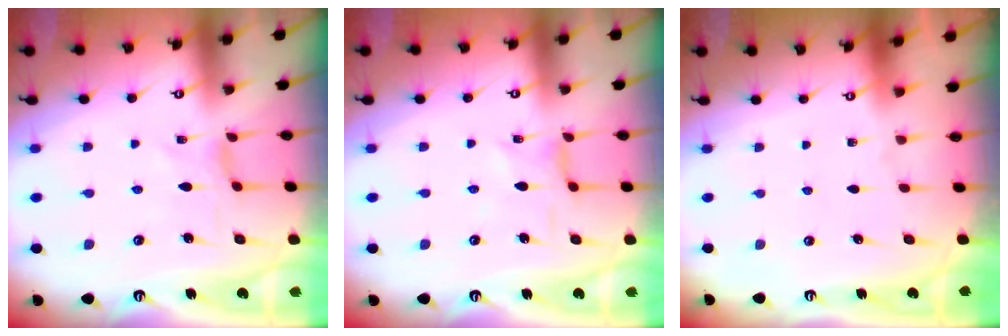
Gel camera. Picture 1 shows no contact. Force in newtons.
{"total": 2.1, "press": 2.1, "slide": 0.5}
{"total": 0.0}